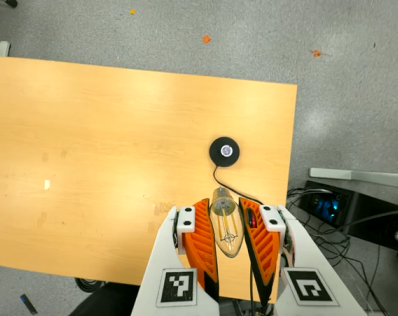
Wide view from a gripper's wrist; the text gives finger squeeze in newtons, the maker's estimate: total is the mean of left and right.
{"total": 19.0, "left": 20.8, "right": 17.2}